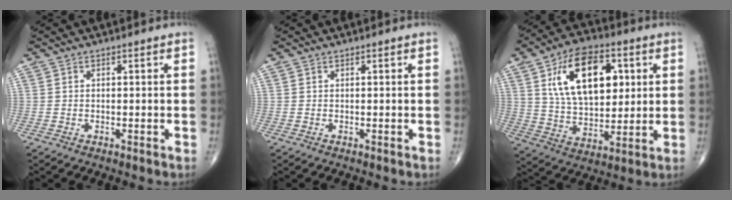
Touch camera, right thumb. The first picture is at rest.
{"total": 0.0}
{"total": 19.1, "force": [5.9, 10.9, 14.5], "torque": [-0.208, -0.012, 0.105]}